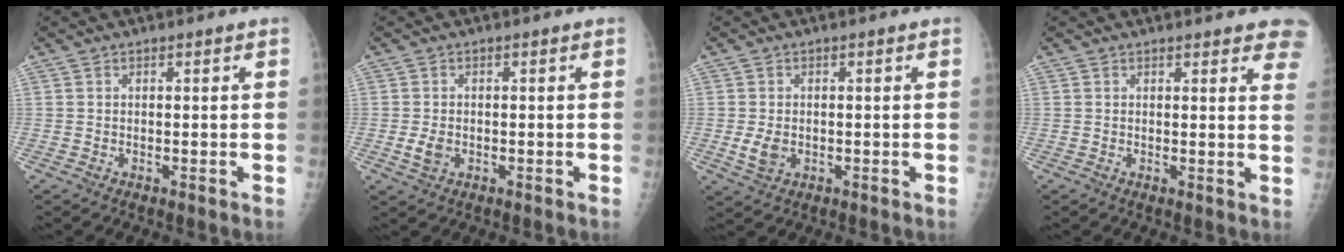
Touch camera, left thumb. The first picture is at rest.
{"total": 2.9, "force": [-0.6, 2.0, 1.9], "torque": [-0.035, -0.001, -0.009]}
{"total": 3.6, "force": [-0.5, 2.5, 2.4], "torque": [-0.045, -0.004, -0.005]}
{"total": 7.4, "force": [5.9, 1.9, 4.0], "torque": [-0.021, -0.020, 0.052]}